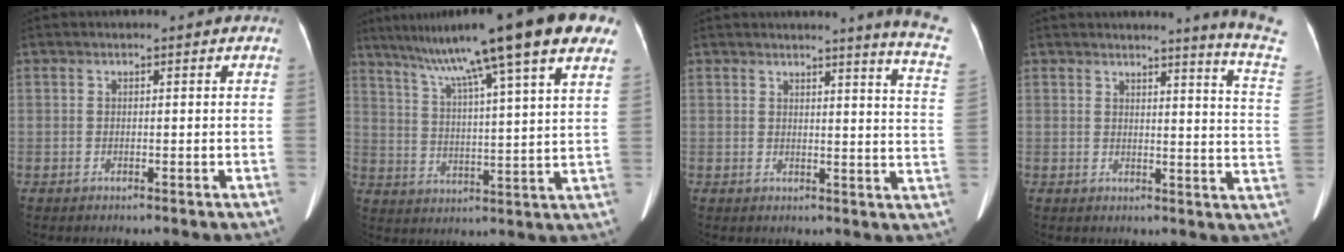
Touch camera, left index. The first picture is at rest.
{"total": 22.1, "force": [15.2, 0.7, 16.0], "torque": [-0.253, 0.038, 0.210]}
{"total": 9.3, "force": [8.5, -1.4, 3.6], "torque": [-0.036, -0.076, 0.068]}
{"total": 9.8, "force": [9.2, -2.5, 2.3], "torque": [-0.029, -0.103, 0.085]}